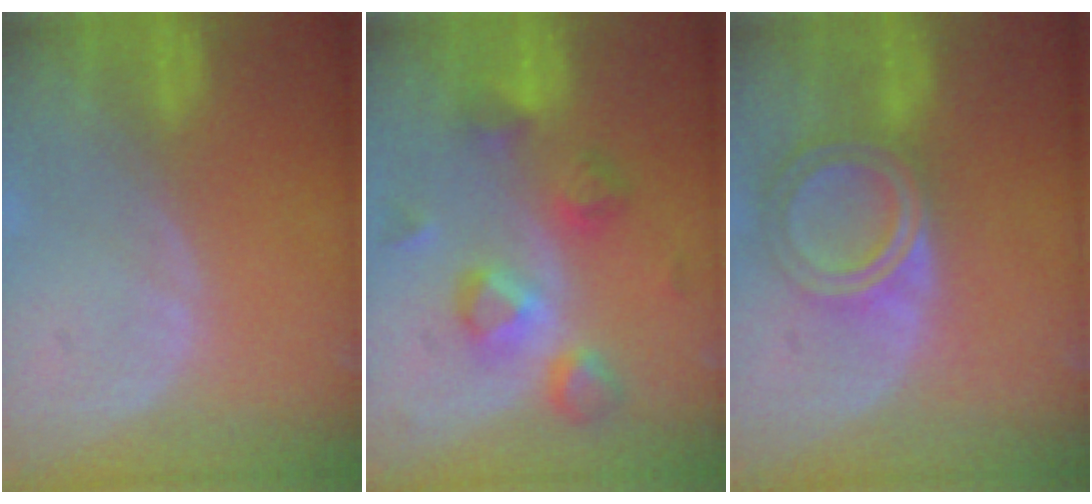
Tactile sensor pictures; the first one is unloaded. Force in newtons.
{"total": 7.4, "press": 7.4, "slide": 0.8}
{"total": 6.8, "press": 6.0, "slide": 3.1}